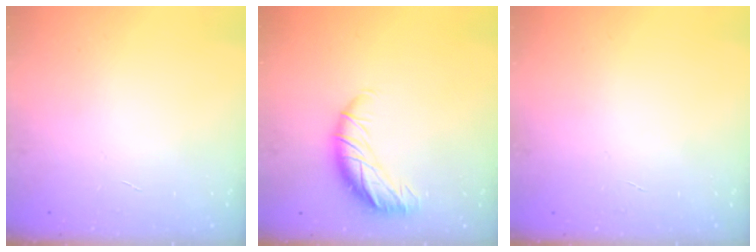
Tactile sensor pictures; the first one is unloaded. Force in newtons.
{"total": 11.7, "press": 11.5, "slide": 2.0}
{"total": 0.0}